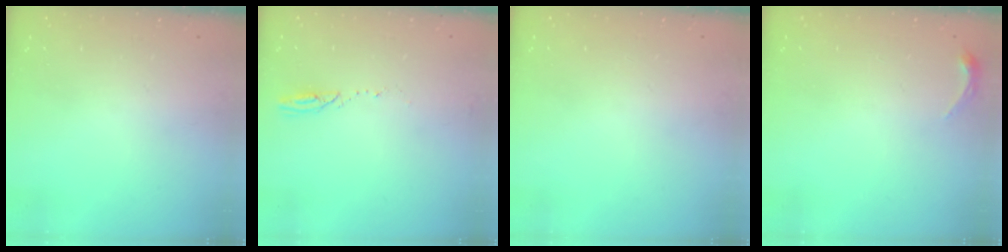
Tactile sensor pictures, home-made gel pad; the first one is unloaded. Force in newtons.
{"total": 2.6, "press": 2.6, "slide": 0.3}
{"total": 13.0, "press": 3.6, "slide": 12.5}
{"total": 3.9, "press": 3.8, "slide": 0.7}